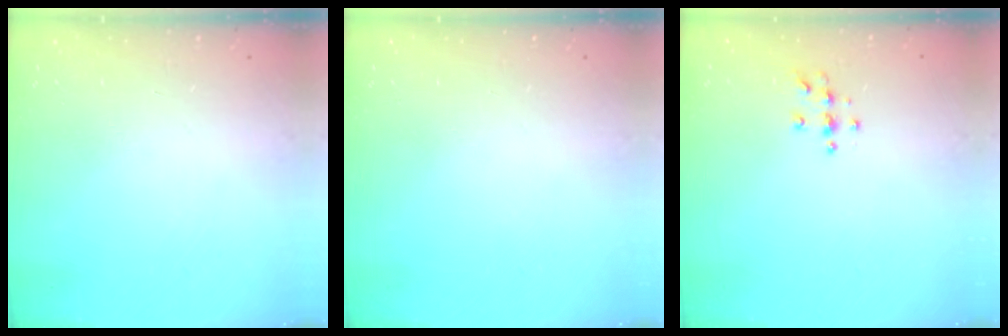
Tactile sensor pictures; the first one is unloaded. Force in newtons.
{"total": 0.0}
{"total": 4.0, "press": 3.9, "slide": 0.4}